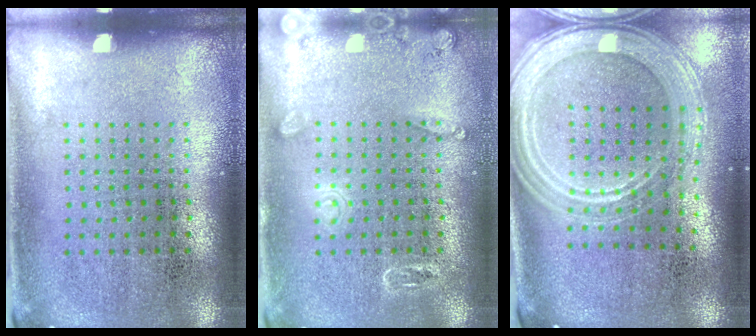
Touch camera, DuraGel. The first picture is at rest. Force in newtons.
{"total": 1.8, "press": 1.8, "slide": 0.2}
{"total": 2.3, "press": 2.1, "slide": 1.0}